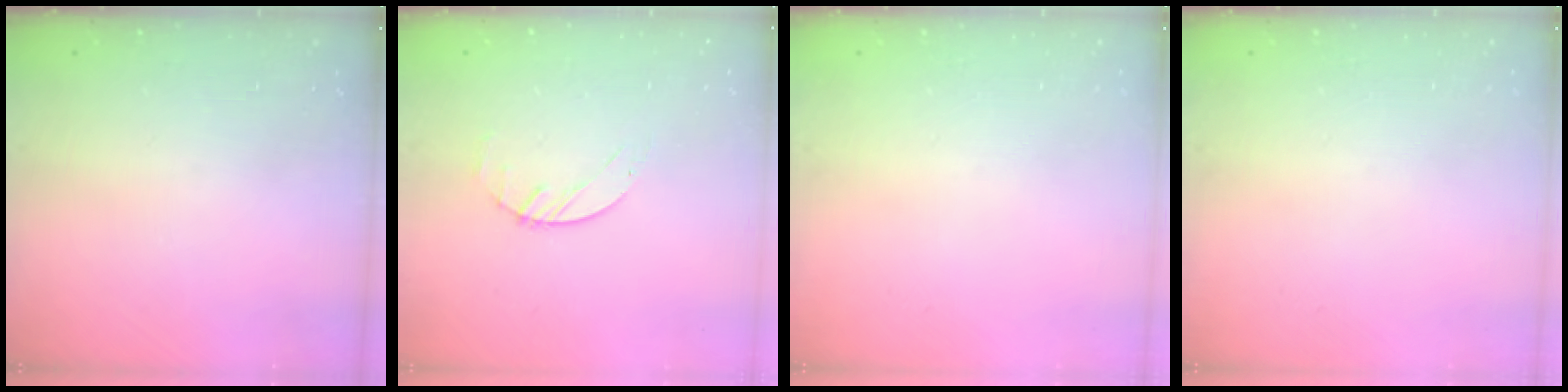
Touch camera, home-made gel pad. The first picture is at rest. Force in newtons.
{"total": 1.4, "press": 1.3, "slide": 0.2}
{"total": 0.0}
{"total": 0.0}